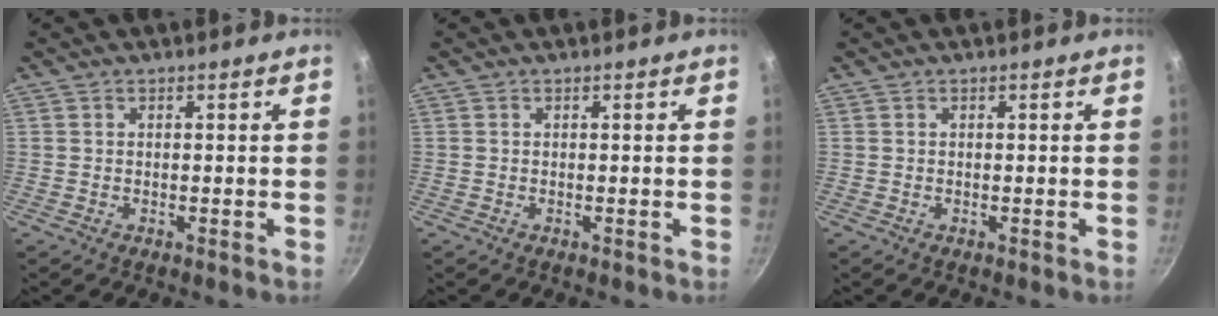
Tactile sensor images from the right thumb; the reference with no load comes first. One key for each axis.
{"total": 0.0}
{"total": 0.0}